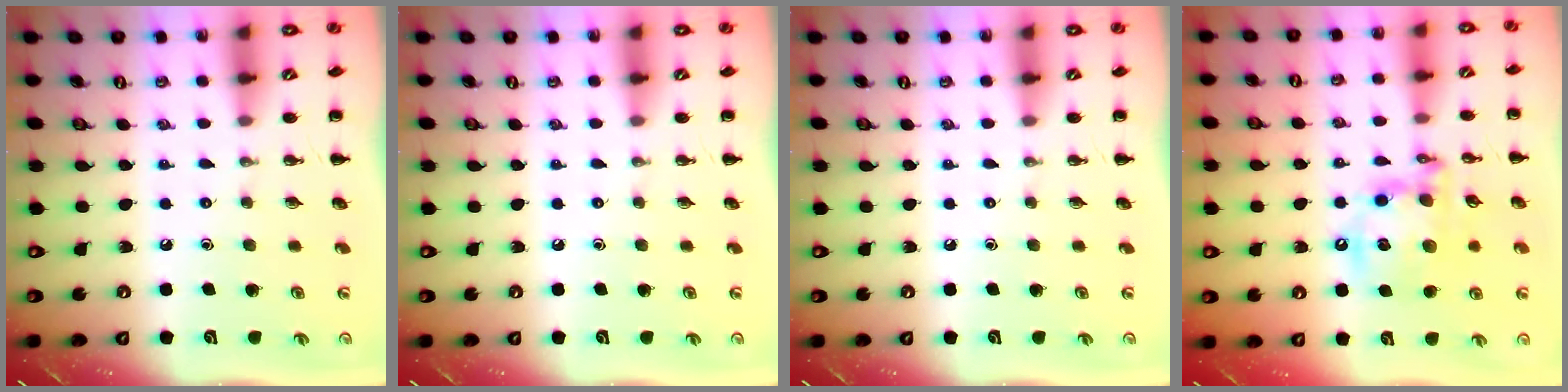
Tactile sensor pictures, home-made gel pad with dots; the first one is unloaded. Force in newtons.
{"total": 0.0}
{"total": 0.0}
{"total": 14.2, "press": 13.8, "slide": 3.4}